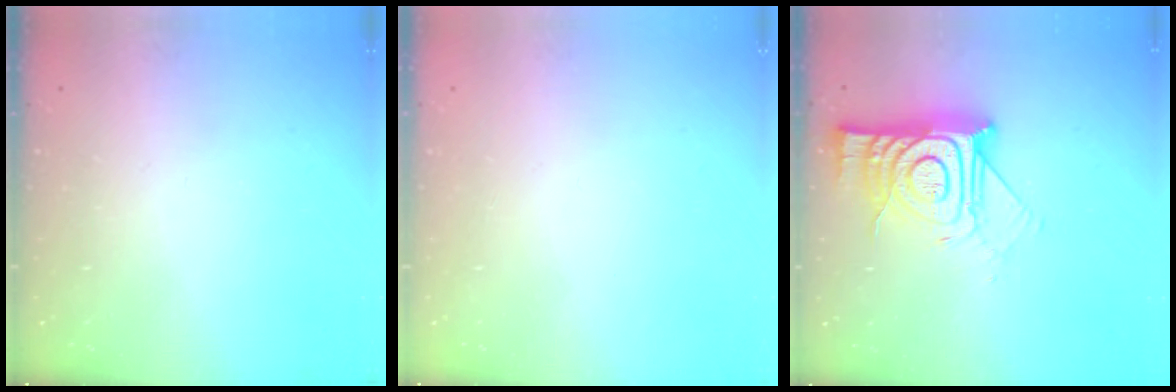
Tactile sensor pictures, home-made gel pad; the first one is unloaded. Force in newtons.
{"total": 1.6, "press": 1.6, "slide": 0.1}
{"total": 16.3, "press": 16.2, "slide": 1.5}